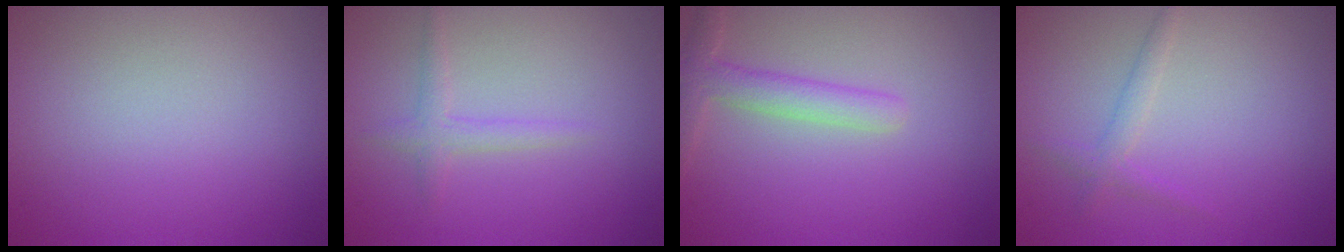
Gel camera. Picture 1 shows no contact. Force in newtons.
{"total": 1.4, "press": 1.4, "slide": 0.1}
{"total": 2.5, "press": 2.5, "slide": 0.0}
{"total": 1.3, "press": 1.3, "slide": 0.1}